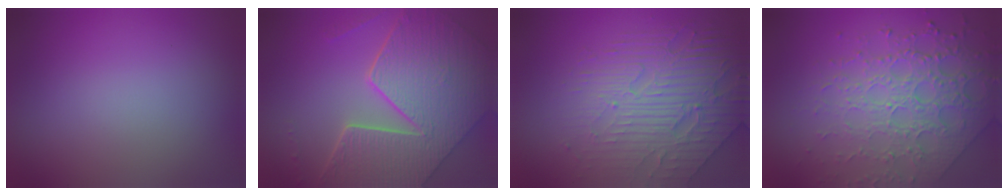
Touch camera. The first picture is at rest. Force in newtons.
{"total": 9.6, "press": 7.1, "slide": 6.5}
{"total": 7.5, "press": 5.3, "slide": 5.4}
{"total": 7.6, "press": 5.5, "slide": 5.3}